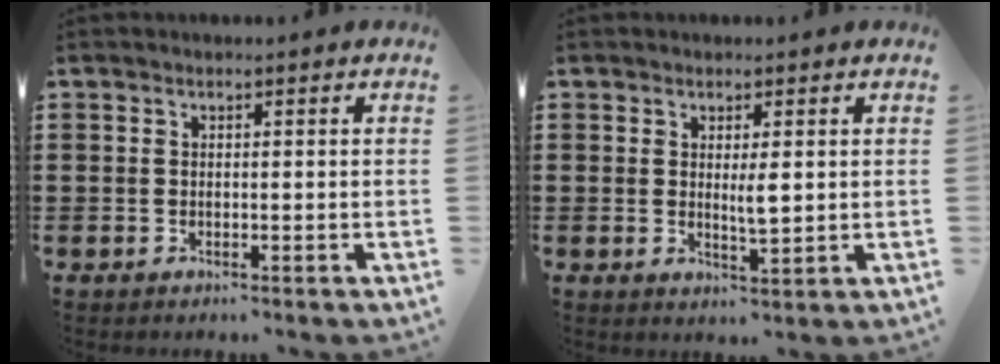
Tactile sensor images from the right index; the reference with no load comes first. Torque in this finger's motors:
{"motor_torque": [-0.01, 0.06, 0.24, 0.06]}